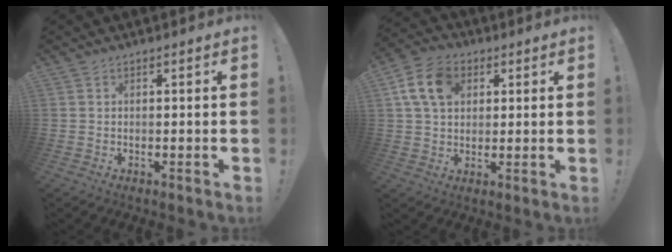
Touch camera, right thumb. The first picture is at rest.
{"total": 11.9, "force": [4.1, 8.6, 7.1], "torque": [-0.124, 0.006, 0.080]}